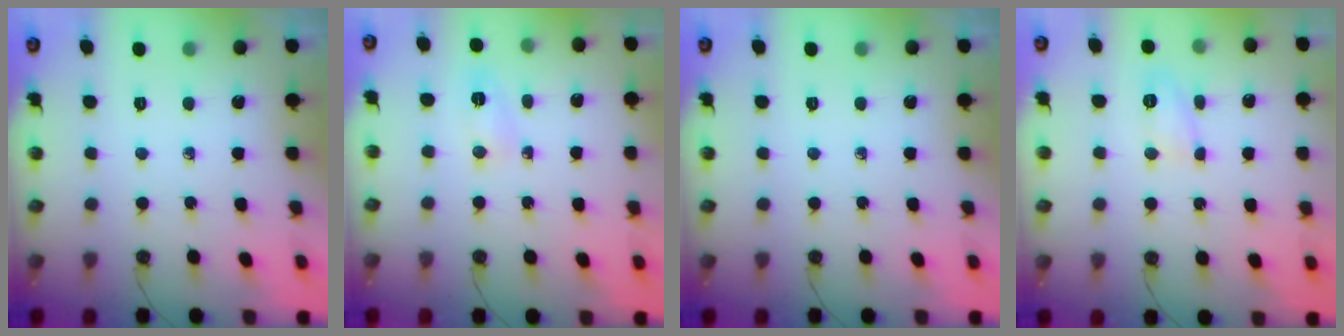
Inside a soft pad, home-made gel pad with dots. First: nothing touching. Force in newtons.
{"total": 2.9, "press": 2.7, "slide": 1.0}
{"total": 0.0}
{"total": 6.2, "press": 6.2, "slide": 0.4}